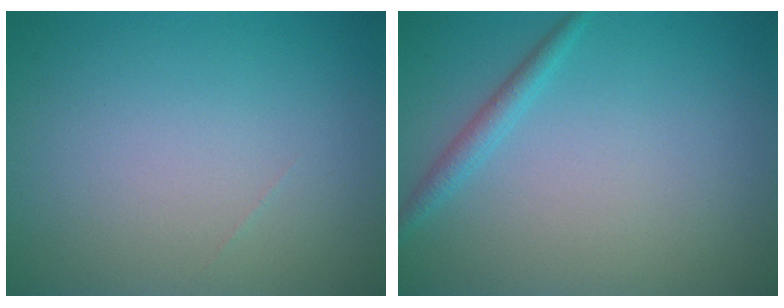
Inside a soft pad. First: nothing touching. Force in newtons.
{"total": 1.5, "press": 1.5, "slide": 0.0}